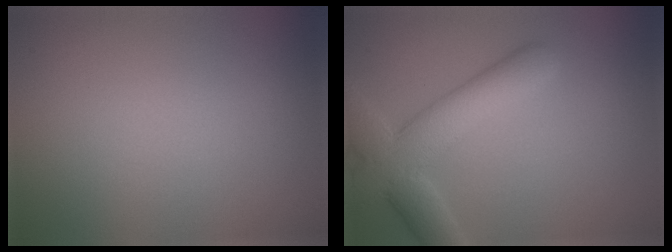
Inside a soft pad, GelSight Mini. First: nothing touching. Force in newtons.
{"total": 7.1, "press": 7.1, "slide": 0.5}